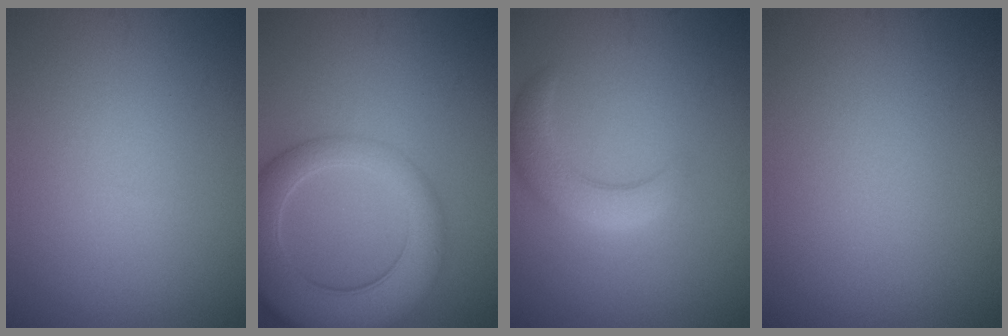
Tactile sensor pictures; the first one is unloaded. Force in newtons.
{"total": 8.1, "press": 8.0, "slide": 0.8}
{"total": 3.9, "press": 3.9, "slide": 0.2}
{"total": 0.0}